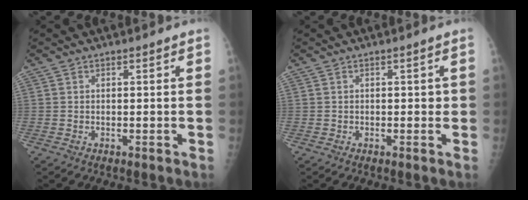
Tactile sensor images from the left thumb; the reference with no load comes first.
{"total": 0.9, "force": [0.0, 0.7, 0.5], "torque": [0.003, 0.003, -0.002]}